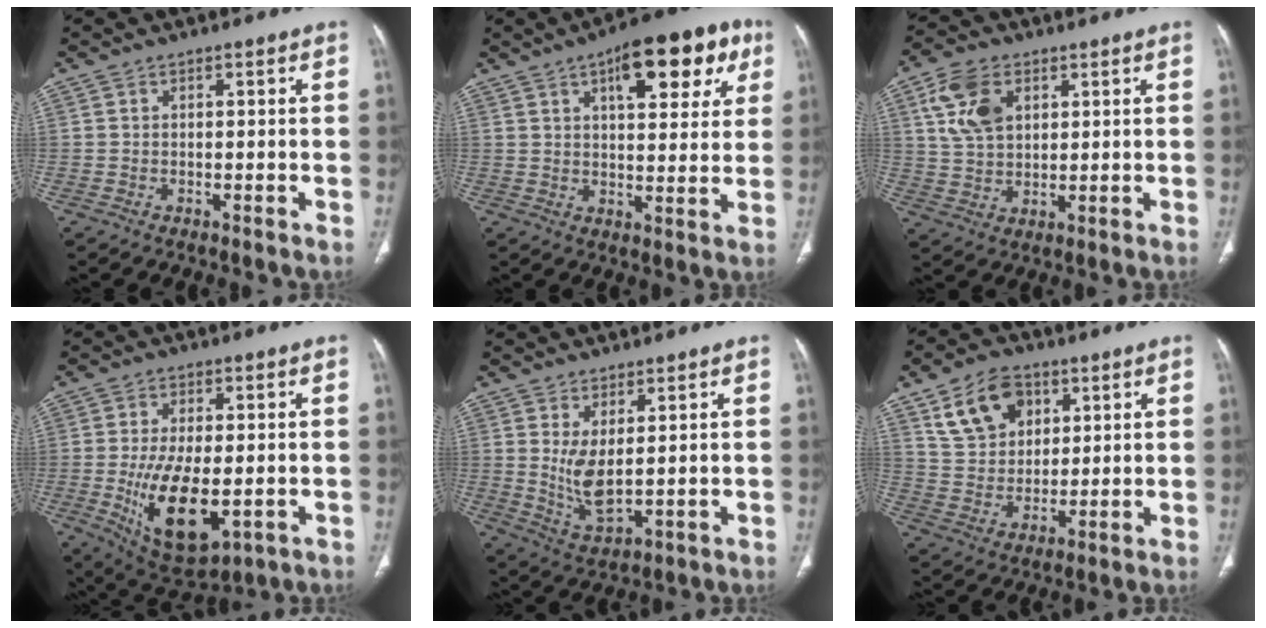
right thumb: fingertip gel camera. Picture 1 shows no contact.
{"total": 17.5, "force": [8.0, 7.3, 13.7], "torque": [-0.143, -0.008, 0.105]}
{"total": 9.7, "force": [3.7, 6.3, 6.3], "torque": [-0.112, -0.006, 0.075]}
{"total": 14.3, "force": [-3.1, 6.8, 12.2], "torque": [-0.205, -0.017, -0.032]}
{"total": 6.7, "force": [1.3, 2.7, 6.0], "torque": [-0.119, -0.026, 0.041]}
{"total": 12.1, "force": [5.8, 8.6, 6.3], "torque": [-0.080, -0.015, 0.112]}